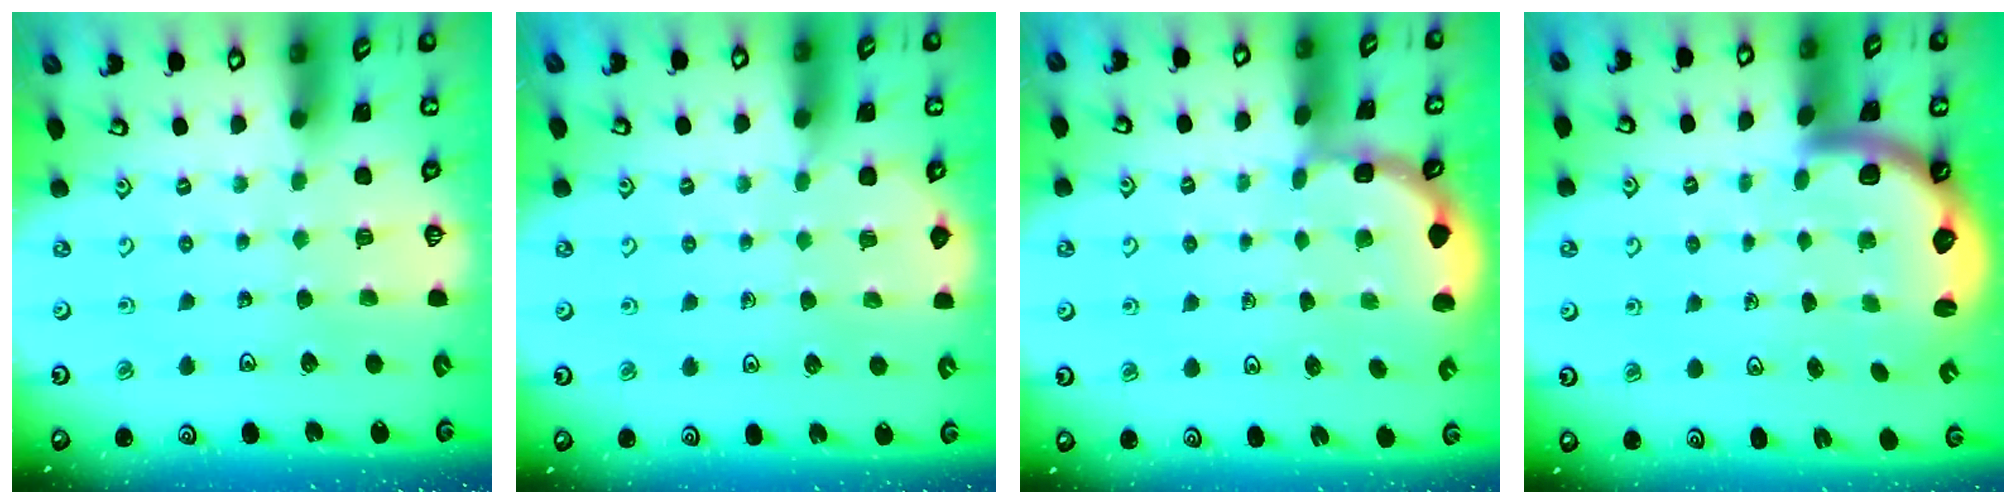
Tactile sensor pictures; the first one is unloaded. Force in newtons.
{"total": 1.6, "press": 1.5, "slide": 0.3}
{"total": 1.9, "press": 1.9, "slide": 0.1}
{"total": 3.0, "press": 2.9, "slide": 0.4}